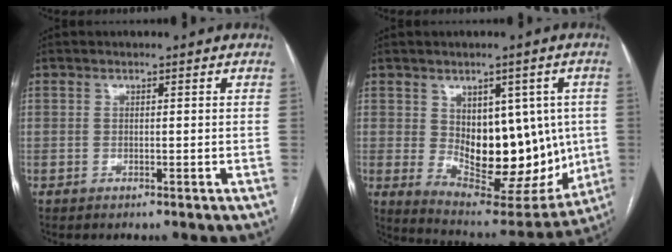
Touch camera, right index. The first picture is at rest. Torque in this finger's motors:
{"motor_torque": [1.74, 0.07, 0.39, 0.11]}